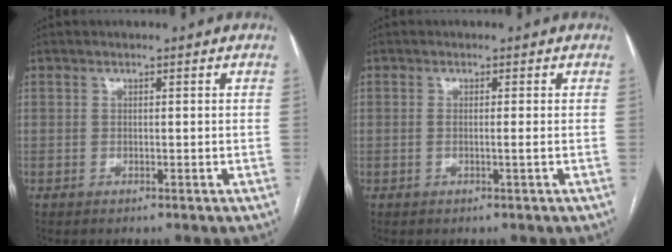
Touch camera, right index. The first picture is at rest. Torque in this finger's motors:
{"motor_torque": [0.03, 0.03, 0.02, 0.00]}